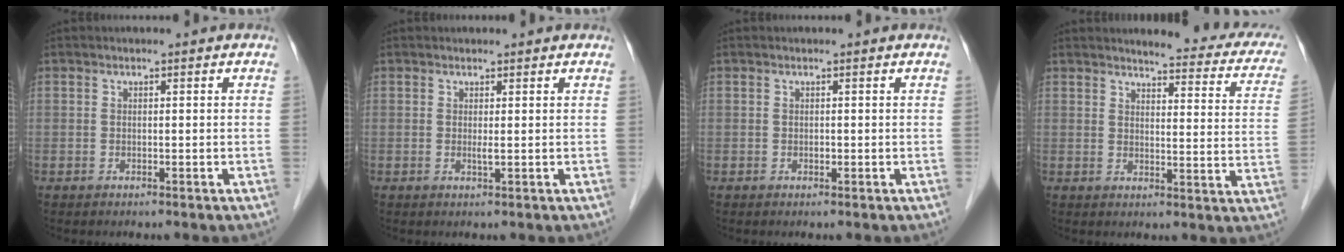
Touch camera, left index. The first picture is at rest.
{"total": 1.3, "force": [0.7, 0.5, 1.1], "torque": [-0.021, -0.002, 0.012]}
{"total": 0.6, "force": [0.1, 0.5, 0.2], "torque": [0.006, -0.002, 0.000]}
{"total": 15.5, "force": [13.9, 3.0, 6.1], "torque": [-0.041, -0.045, 0.133]}